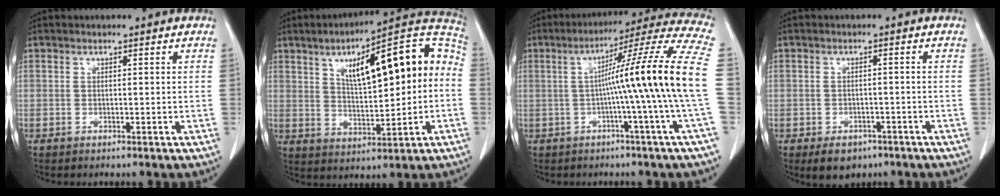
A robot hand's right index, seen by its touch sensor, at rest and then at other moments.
{"total": 18.5, "force": [3.3, 5.2, 17.5], "torque": [-0.256, 0.042, 0.051]}
{"total": 17.4, "force": [-1.3, -2.8, 17.2], "torque": [-0.237, 0.012, -0.034]}
{"total": 4.5, "force": [-2.9, 3.0, 1.7], "torque": [-0.018, 0.003, -0.033]}